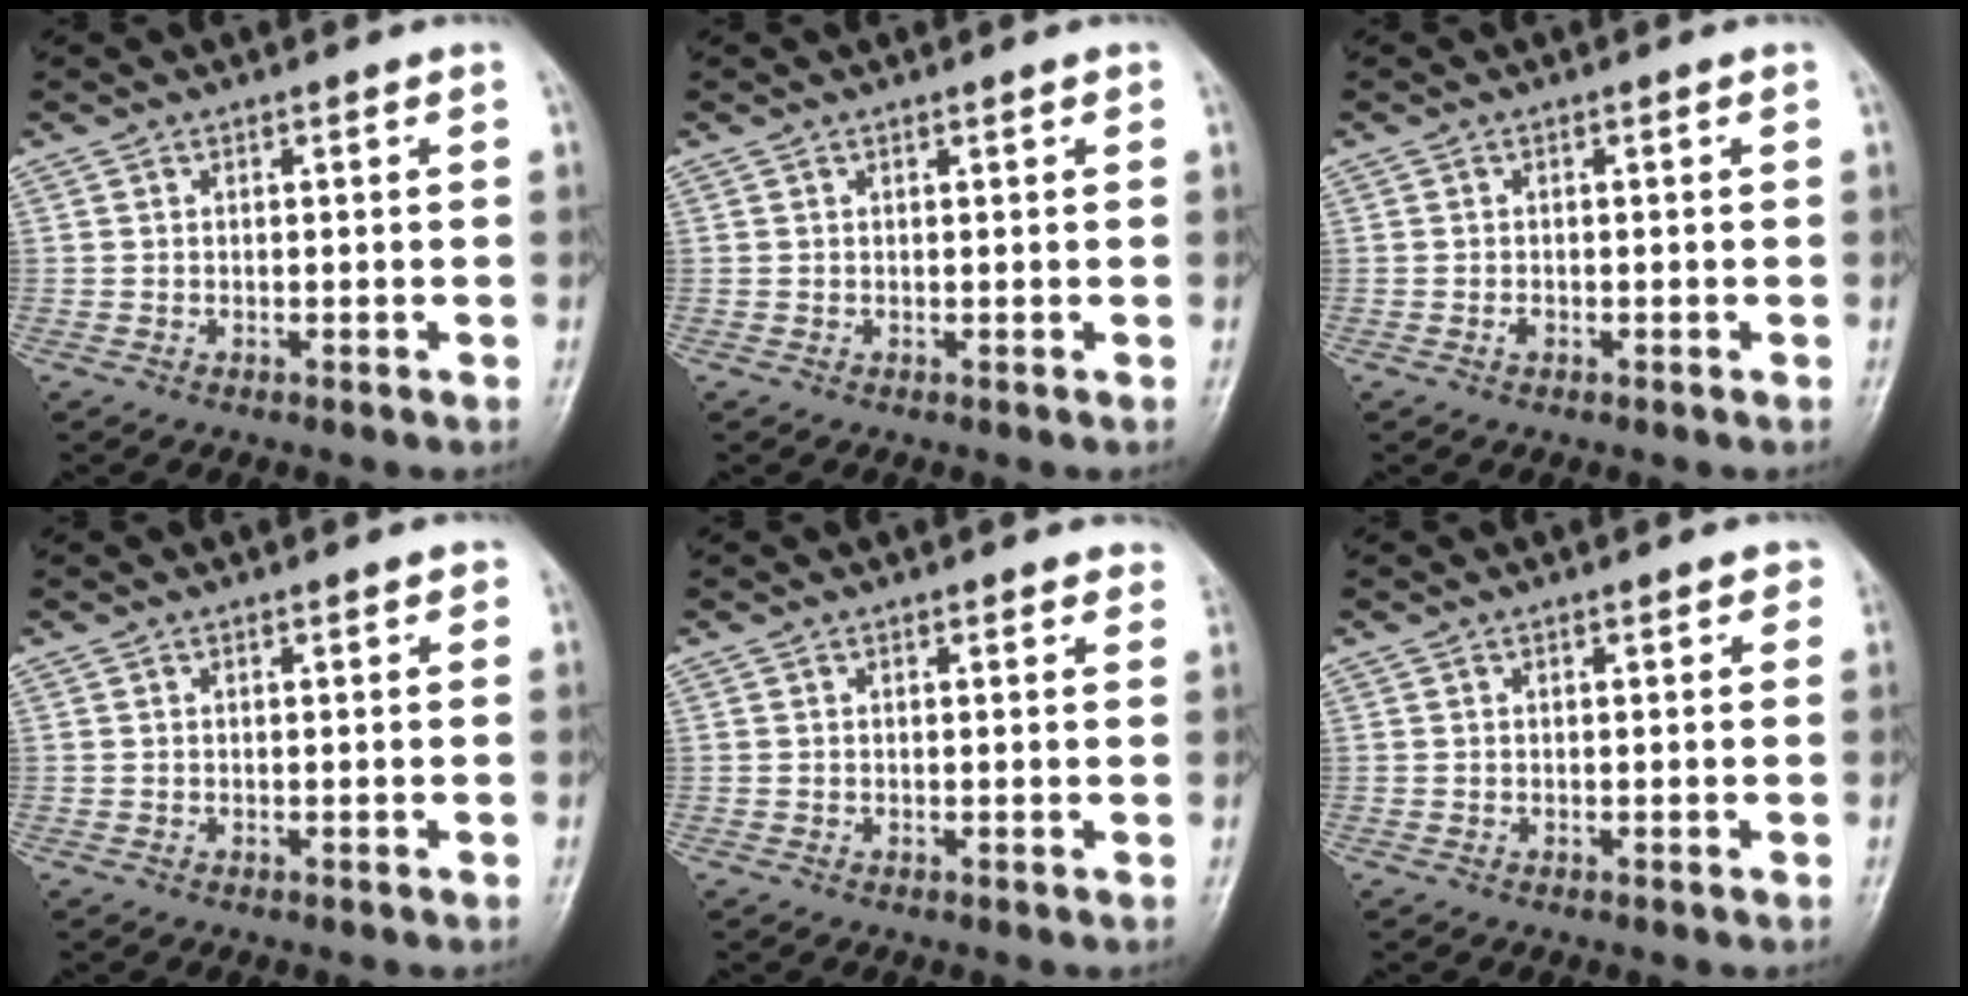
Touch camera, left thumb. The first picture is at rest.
{"total": 0.6, "force": [0.4, 0.2, 0.5], "torque": [-0.006, 0.000, 0.003]}
{"total": 0.8, "force": [-0.3, 0.4, 0.5], "torque": [-0.009, 0.003, -0.005]}
{"total": 1.0, "force": [0.6, 0.4, 0.6], "torque": [-0.007, 0.000, 0.004]}
{"total": 2.8, "force": [2.4, 1.1, 1.0], "torque": [0.011, -0.003, 0.015]}
{"total": 1.5, "force": [1.0, 0.8, 0.9], "torque": [0.000, -0.001, 0.007]}